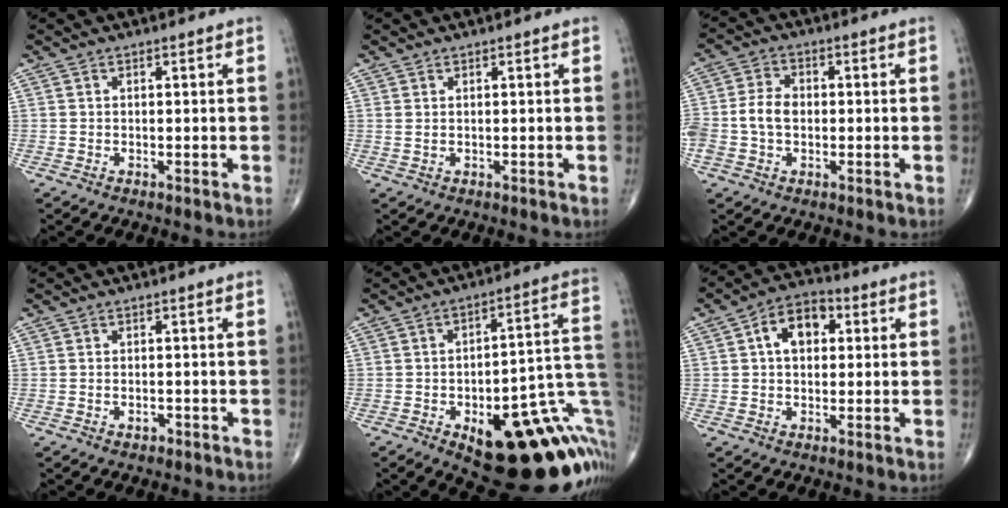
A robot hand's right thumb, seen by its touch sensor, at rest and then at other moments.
{"total": 0.7, "force": [0.3, 0.3, 0.6], "torque": [-0.018, 0.006, 0.010]}
{"total": 6.3, "force": [-0.6, 4.5, 4.3], "torque": [-0.092, 0.018, -0.014]}
{"total": 1.3, "force": [-0.7, 0.8, 0.7], "torque": [-0.013, 0.005, -0.009]}
{"total": 26.8, "force": [-8.5, 10.7, 23.1], "torque": [-0.211, 0.051, -0.097]}
{"total": 8.3, "force": [1.8, 5.6, 5.8], "torque": [-0.079, 0.015, 0.020]}